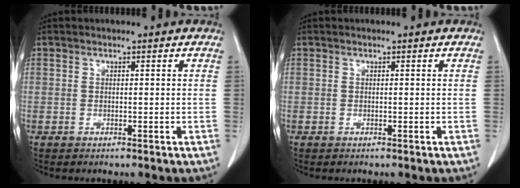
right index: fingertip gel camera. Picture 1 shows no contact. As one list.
[{"total": 0.0}]